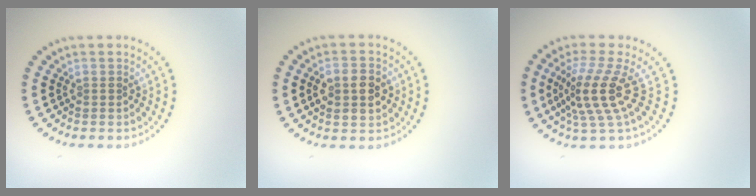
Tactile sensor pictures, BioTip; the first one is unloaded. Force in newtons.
{"total": 3.8, "press": 3.8, "slide": 0.2}
{"total": 4.2, "press": 3.0, "slide": 3.0}